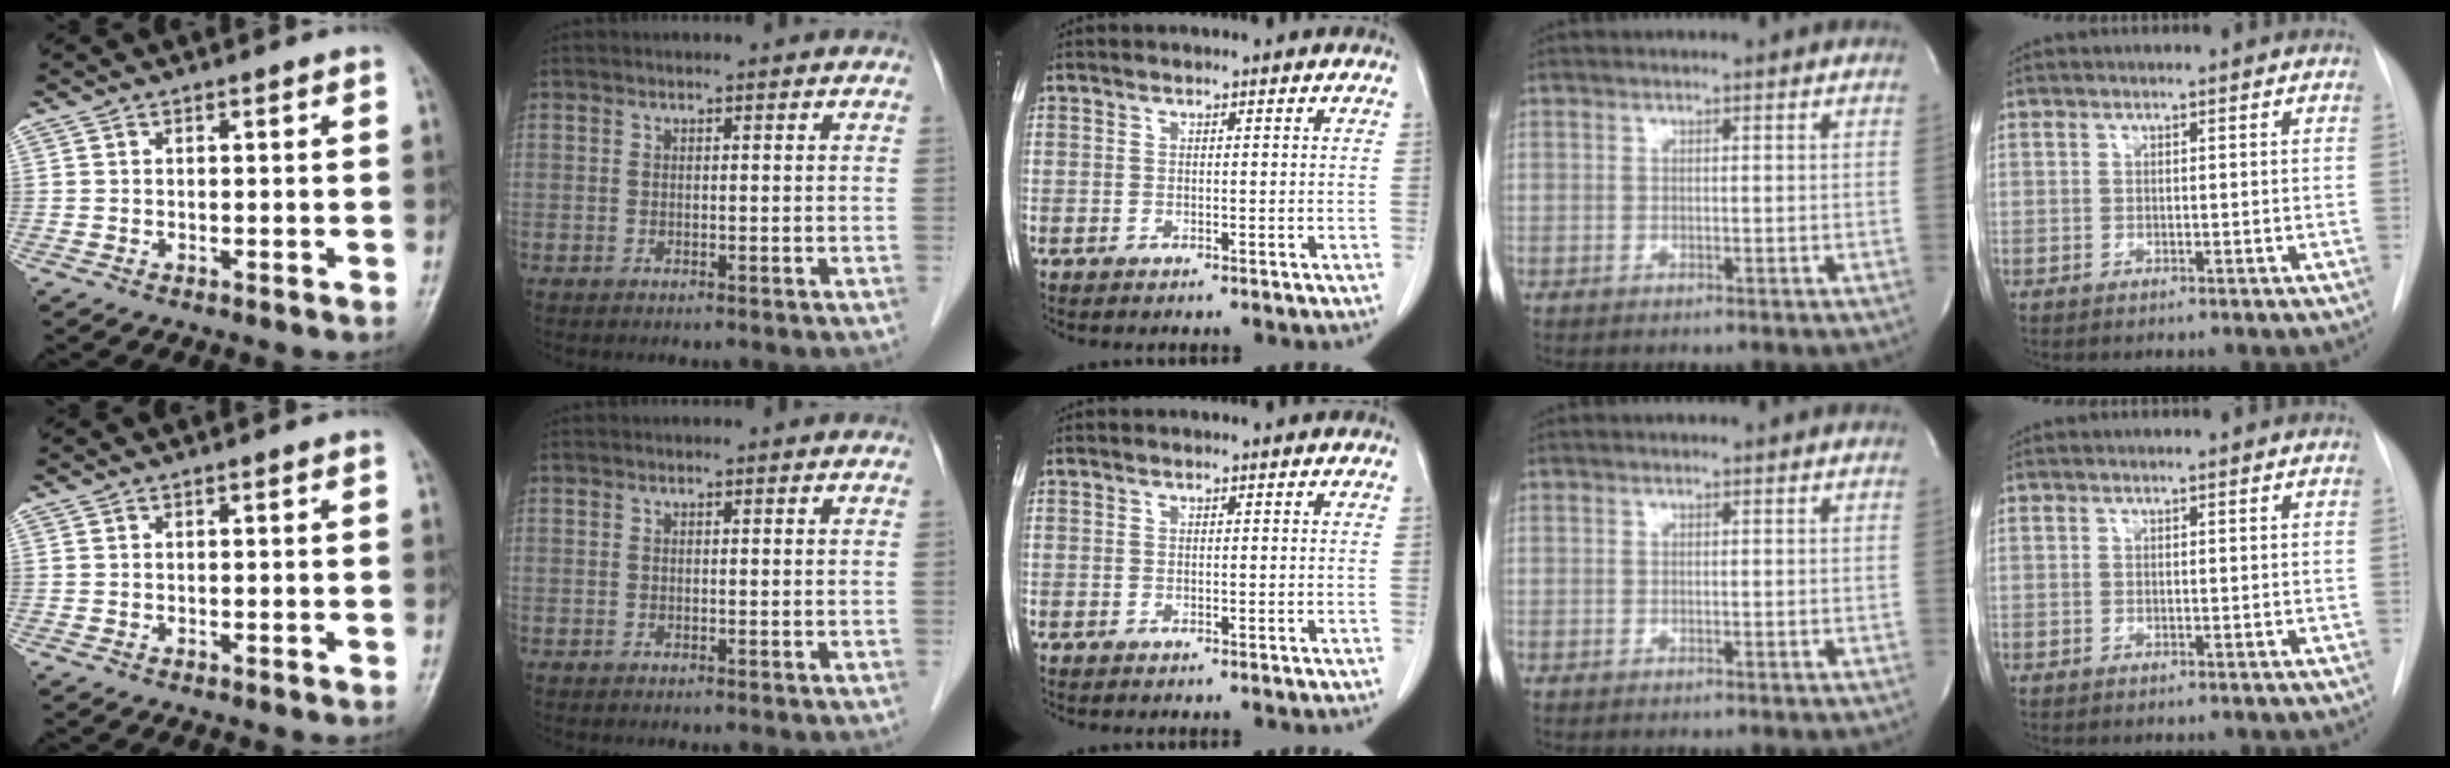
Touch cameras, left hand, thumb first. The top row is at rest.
{}